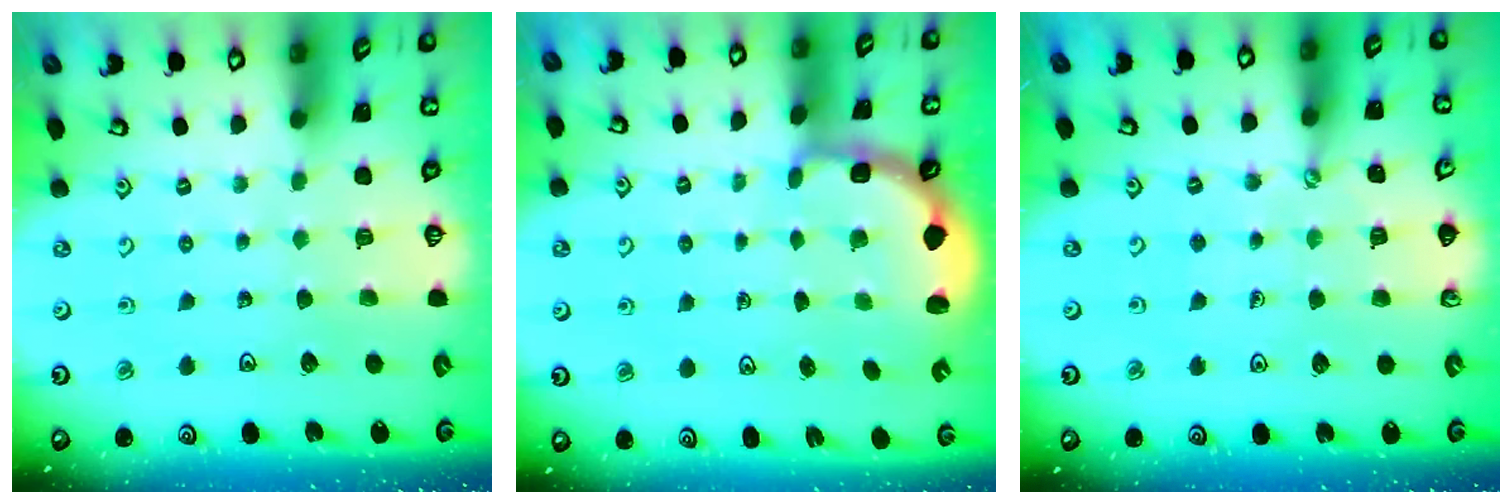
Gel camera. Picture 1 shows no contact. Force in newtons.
{"total": 2.5, "press": 2.2, "slide": 1.1}
{"total": 1.6, "press": 1.6, "slide": 0.5}